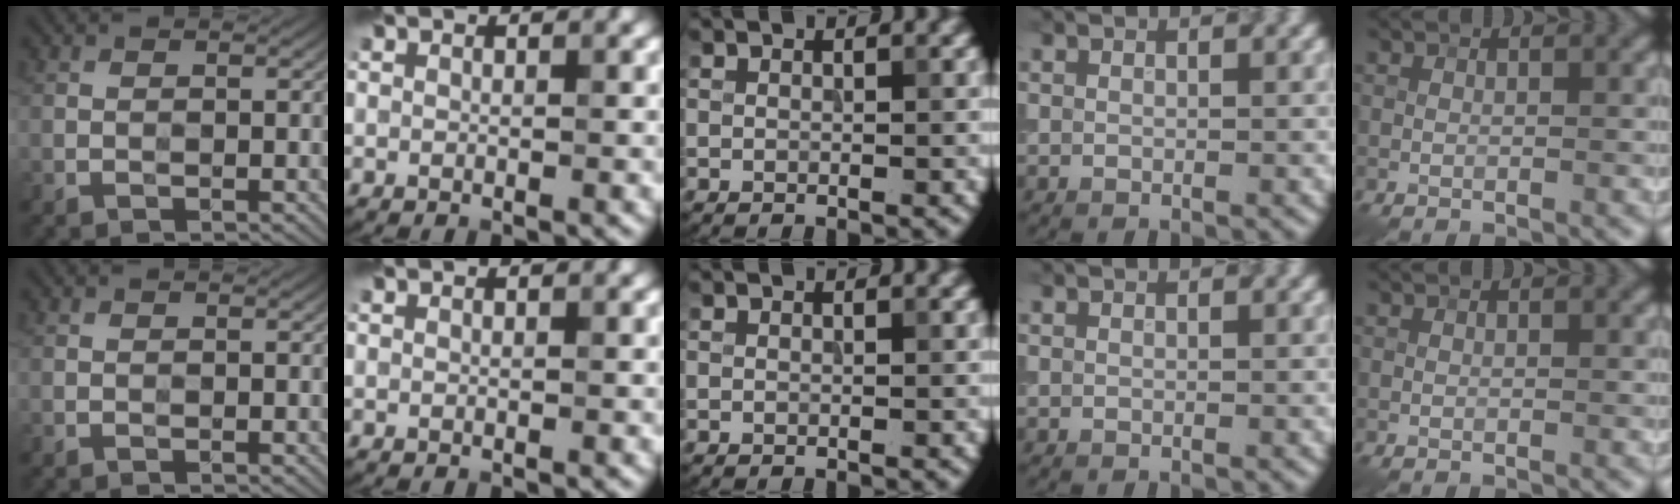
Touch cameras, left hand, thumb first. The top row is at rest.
{}